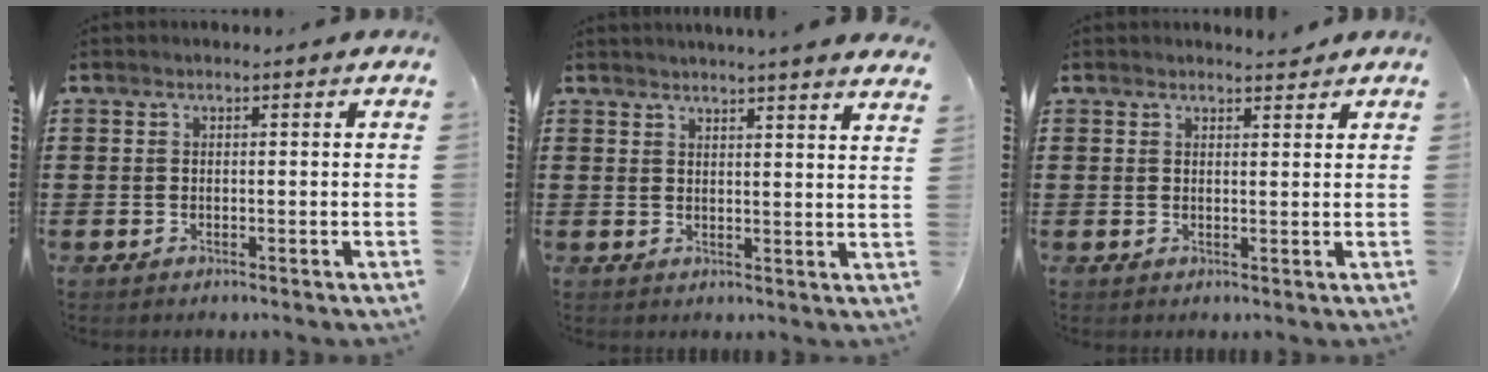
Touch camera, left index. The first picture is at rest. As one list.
[{"total": 3.1, "force": [3.0, -0.9, 0.3], "torque": [-0.013, -0.015, 0.055]}, {"total": 1.9, "force": [1.8, 0.4, 0.3], "torque": [-0.009, 0.001, 0.035]}]